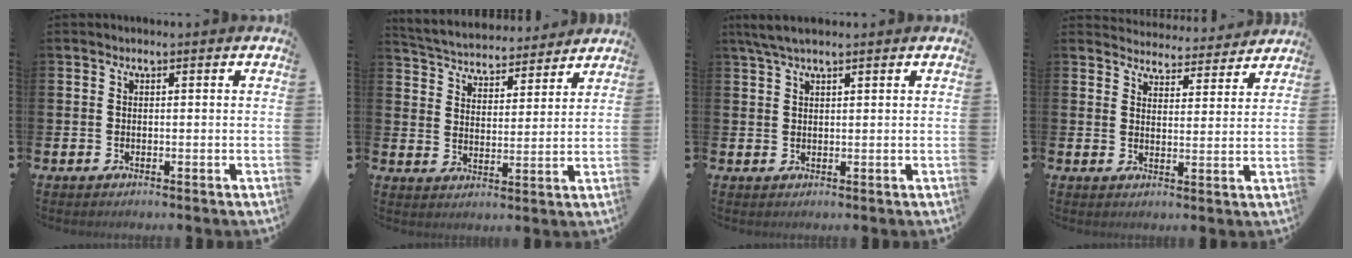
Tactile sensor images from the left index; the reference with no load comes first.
{"total": 4.7, "force": [4.6, 1.2, 0.1], "torque": [-0.028, -0.037, 0.077]}
{"total": 3.0, "force": [2.3, 0.5, 1.8], "torque": [-0.041, 0.001, 0.042]}
{"total": 4.2, "force": [4.2, 0.7, -0.2], "torque": [0.002, -0.039, 0.069]}